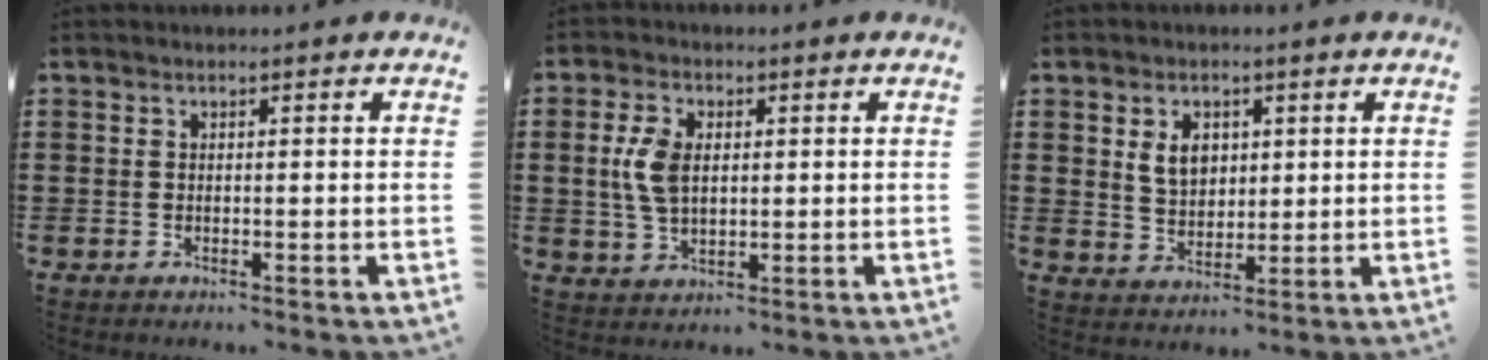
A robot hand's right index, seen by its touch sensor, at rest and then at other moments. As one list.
[{"total": 5.9, "force": [0.9, 3.5, 4.6], "torque": [-0.121, 0.005, 0.008]}, {"total": 4.8, "force": [1.5, 3.5, 3.0], "torque": [-0.063, 0.009, 0.023]}]